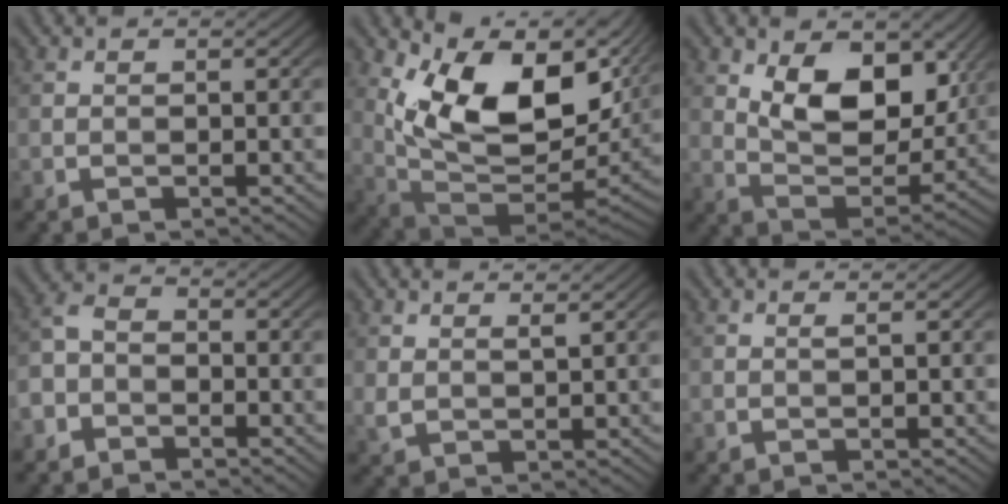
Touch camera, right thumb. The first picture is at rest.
{"total": 15.8, "force": [6.1, 8.1, 12.2], "torque": [-0.222, -0.004, 0.116]}
{"total": 11.1, "force": [4.2, 6.3, 8.1], "torque": [-0.154, -0.018, 0.073]}
{"total": 3.7, "force": [-2.7, 2.2, 1.3], "torque": [-0.032, 0.000, -0.066]}
{"total": 2.2, "force": [1.6, 0.7, 1.3], "torque": [-0.033, -0.003, 0.037]}
{"total": 0.5, "force": [0.3, 0.0, 0.4], "torque": [-0.010, 0.001, 0.004]}